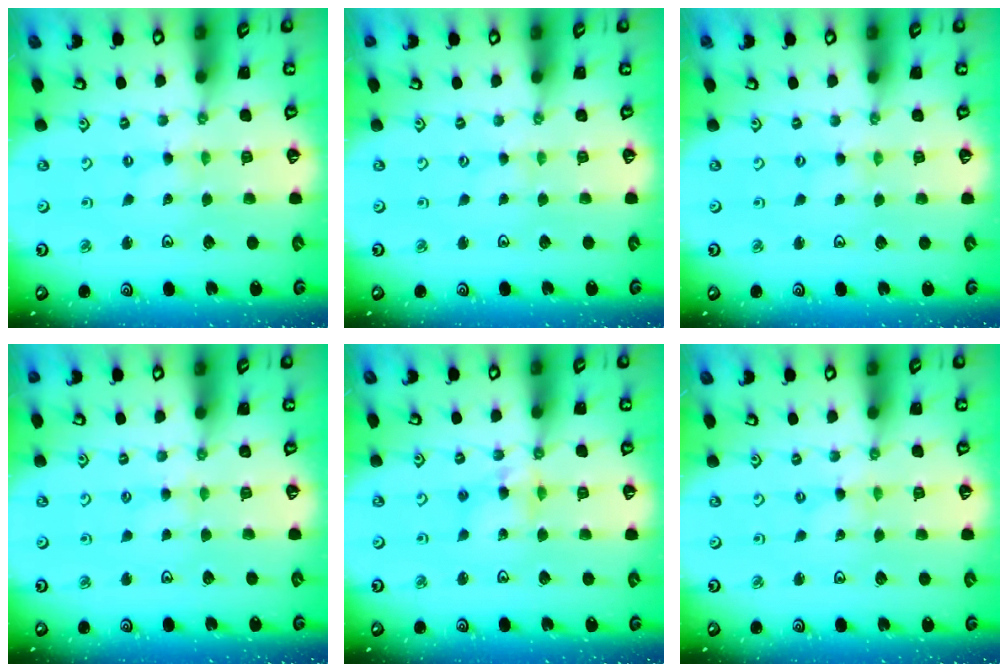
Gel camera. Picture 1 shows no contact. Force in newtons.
{"total": 0.0}
{"total": 0.0}
{"total": 1.9, "press": 1.9, "slide": 0.3}
{"total": 7.1, "press": 7.1, "slide": 0.7}
{"total": 0.0}